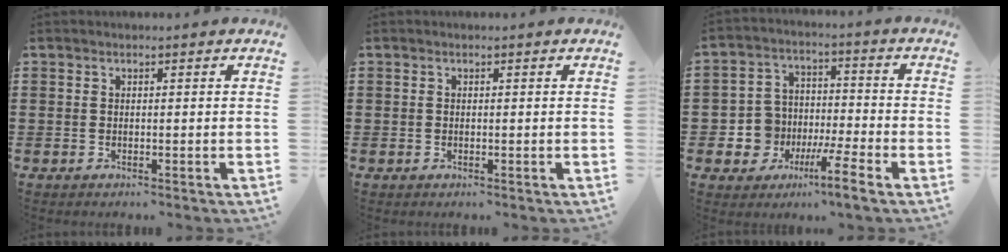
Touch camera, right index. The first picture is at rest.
{"total": 0.0}
{"total": 5.5, "force": [-3.7, 3.3, 2.3], "torque": [-0.063, 0.010, -0.075]}